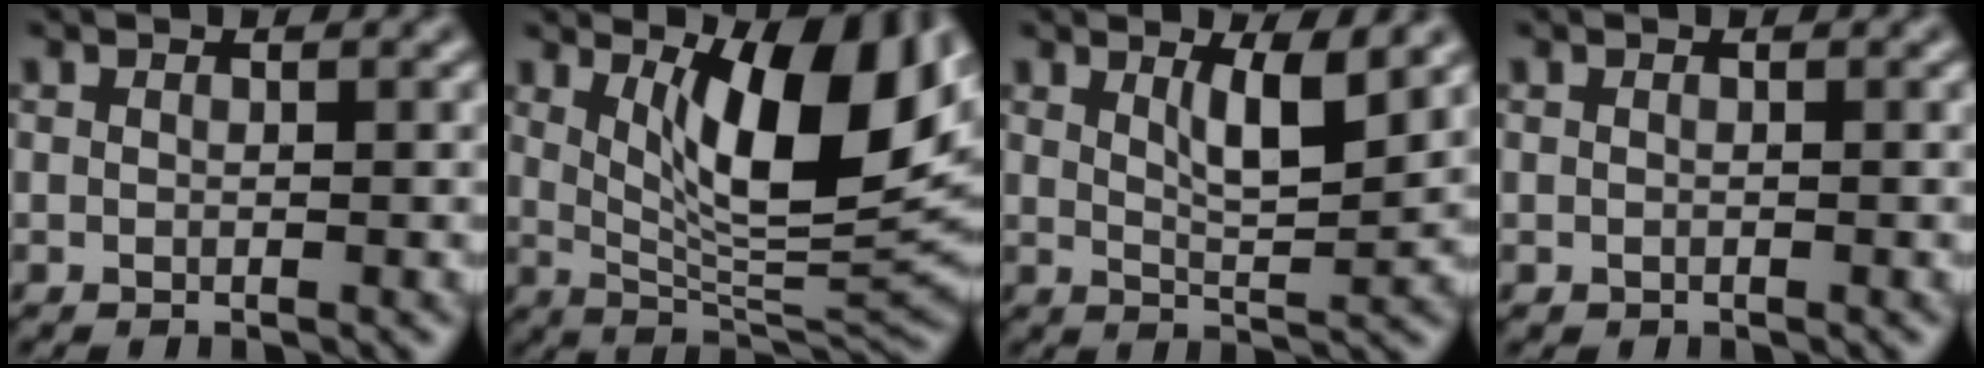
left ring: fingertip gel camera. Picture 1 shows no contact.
{"total": 12.0, "force": [4.0, 3.7, 10.7], "torque": [-0.164, -0.006, 0.073]}
{"total": 3.7, "force": [1.9, 0.8, 3.1], "torque": [-0.050, -0.007, 0.035]}
{"total": 0.0}